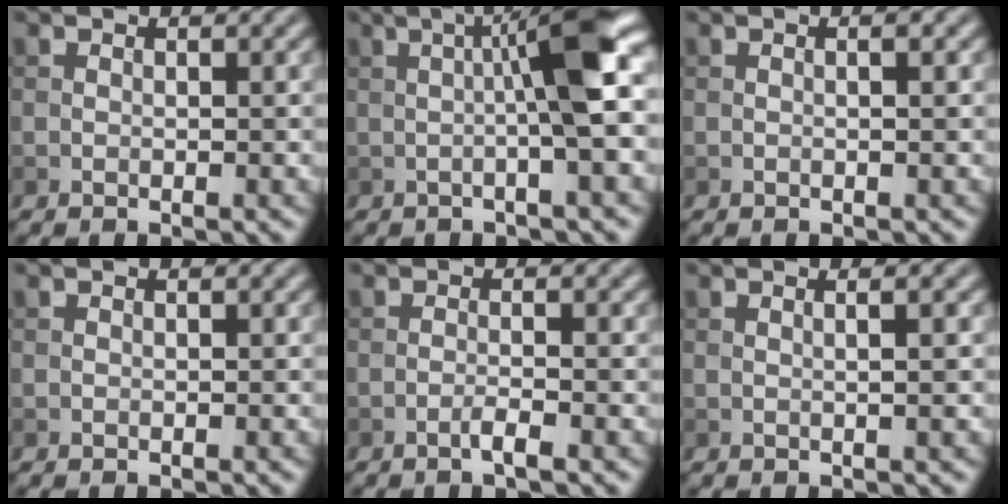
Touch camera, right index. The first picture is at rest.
{"total": 7.8, "force": [0.8, 1.0, 7.7], "torque": [-0.109, 0.019, 0.008]}
{"total": 0.9, "force": [0.1, 0.1, 0.9], "torque": [-0.014, 0.000, 0.000]}
{"total": 0.0}
{"total": 1.5, "force": [-0.8, 0.1, 1.2], "torque": [-0.019, 0.005, -0.019]}
{"total": 2.3, "force": [0.6, 0.9, 2.0], "torque": [-0.018, 0.004, -0.011]}